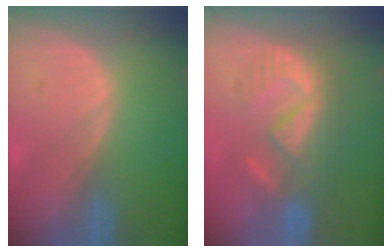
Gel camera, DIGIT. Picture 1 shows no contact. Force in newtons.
{"total": 8.3, "press": 7.7, "slide": 3.1}